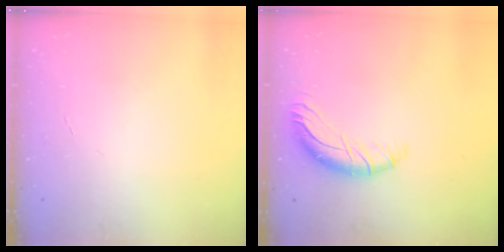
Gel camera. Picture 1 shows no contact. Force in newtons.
{"total": 11.9, "press": 11.6, "slide": 2.6}